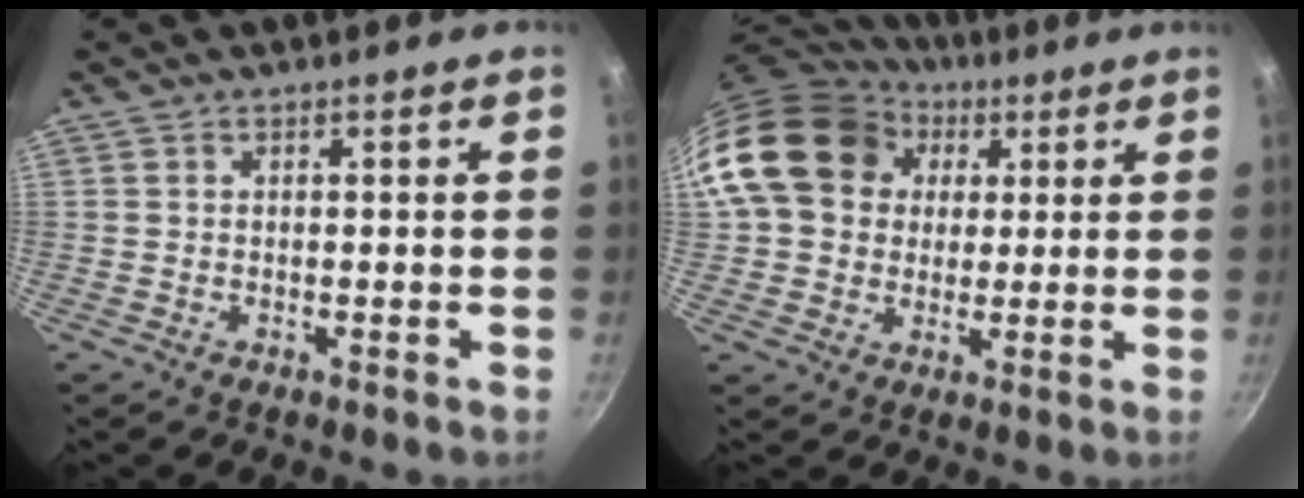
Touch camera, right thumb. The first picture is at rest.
{"total": 17.6, "force": [4.9, 14.4, 9.0], "torque": [-0.138, 0.020, 0.077]}